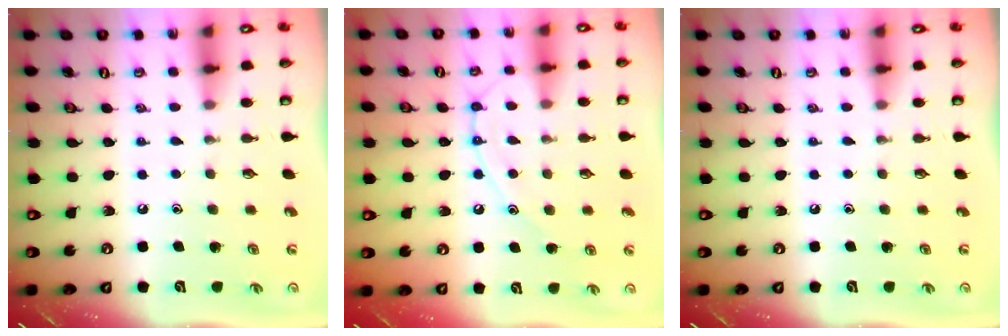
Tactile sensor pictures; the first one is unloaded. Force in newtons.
{"total": 10.5, "press": 10.5, "slide": 0.8}
{"total": 0.0}